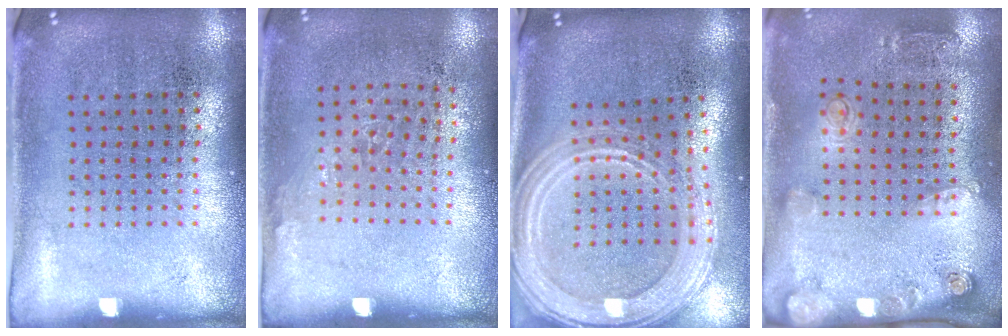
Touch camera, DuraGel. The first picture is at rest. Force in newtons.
{"total": 1.0, "press": 0.8, "slide": 0.6}
{"total": 2.9, "press": 2.3, "slide": 1.7}
{"total": 2.0, "press": 1.4, "slide": 1.4}